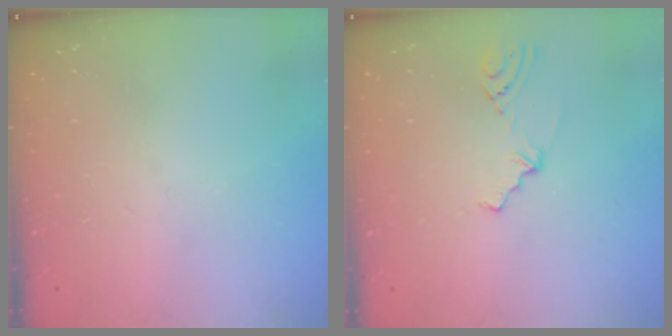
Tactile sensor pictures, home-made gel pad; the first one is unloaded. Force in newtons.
{"total": 2.3, "press": 1.2, "slide": 1.9}